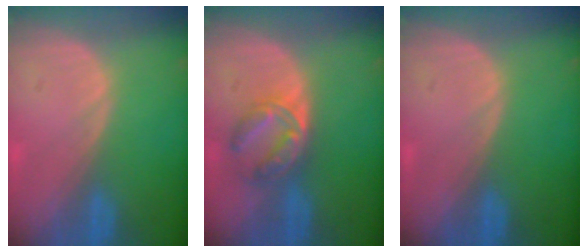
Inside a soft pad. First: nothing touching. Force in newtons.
{"total": 5.8, "press": 5.5, "slide": 1.8}
{"total": 0.0}